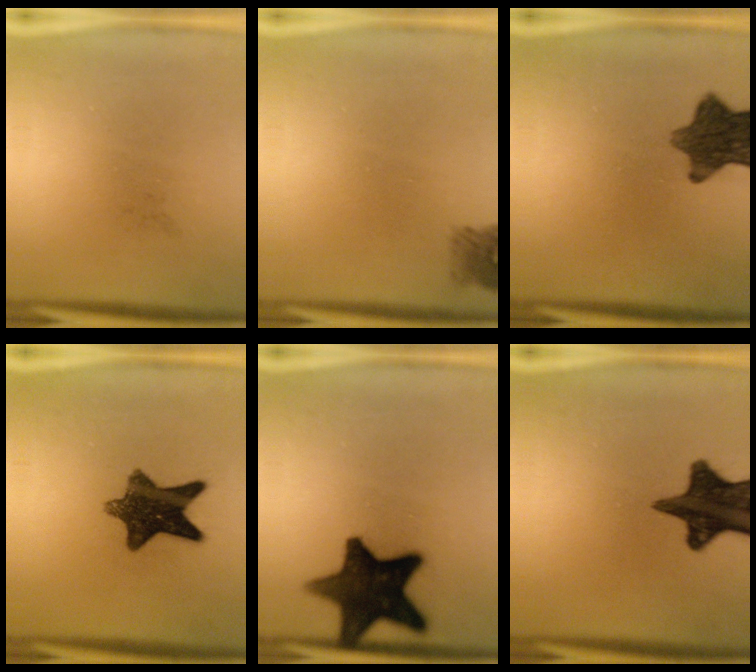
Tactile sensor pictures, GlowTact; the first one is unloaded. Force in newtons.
{"total": 2.1}
{"total": 9.9}
{"total": 10.9}
{"total": 16.3}
{"total": 14.0}